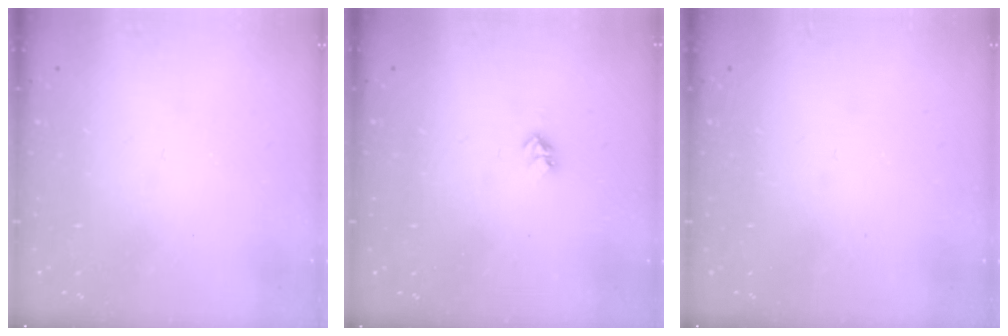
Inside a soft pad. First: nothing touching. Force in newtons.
{"total": 2.9, "press": 2.8, "slide": 0.5}
{"total": 0.0}